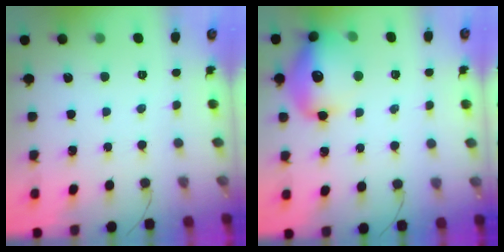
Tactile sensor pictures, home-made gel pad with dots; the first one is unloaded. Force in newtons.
{"total": 15.0, "press": 14.9, "slide": 1.6}